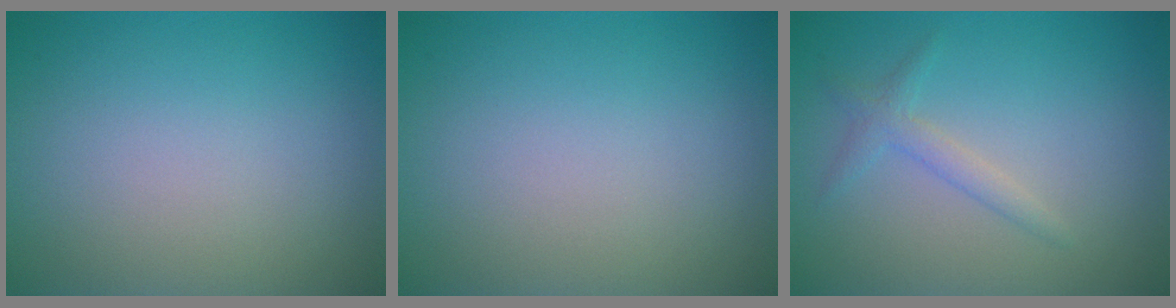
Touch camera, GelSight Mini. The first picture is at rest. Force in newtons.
{"total": 0.0}
{"total": 1.6, "press": 1.6, "slide": 0.0}